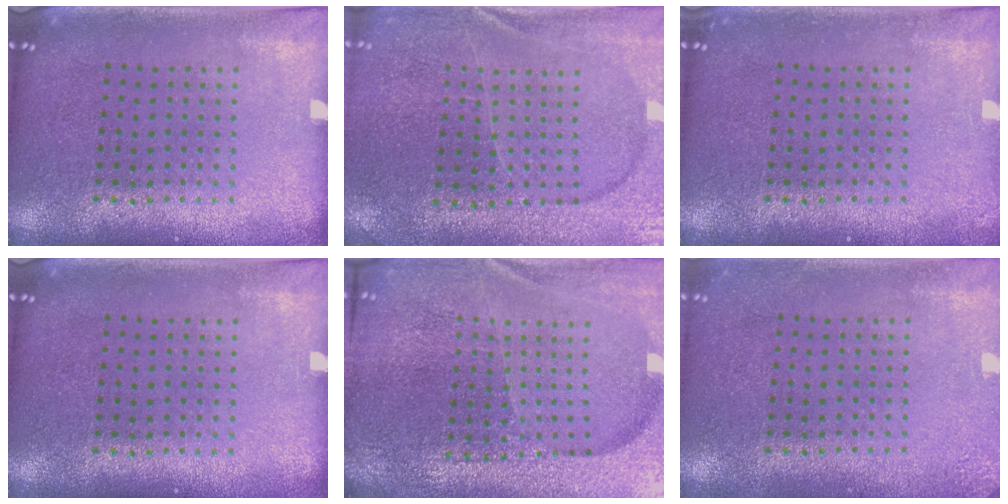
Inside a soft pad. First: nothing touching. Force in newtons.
{"total": 1.5, "press": 1.5, "slide": 0.2}
{"total": 0.6, "press": 0.6, "slide": 0.1}
{"total": 0.0}
{"total": 5.0, "press": 4.7, "slide": 1.7}
{"total": 1.9, "press": 1.9, "slide": 0.2}